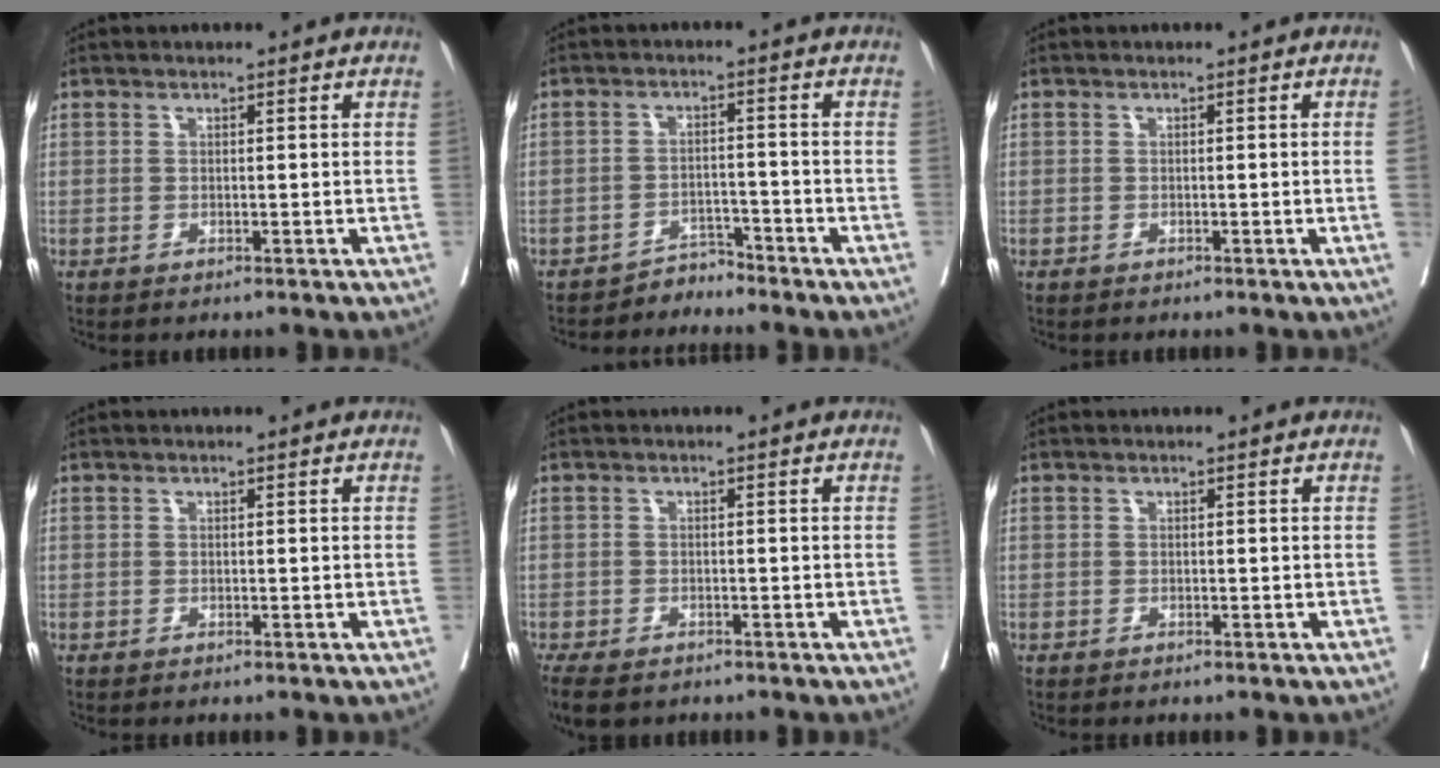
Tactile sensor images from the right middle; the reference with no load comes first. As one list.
[{"total": 2.8, "force": [-2.6, 0.2, -0.9], "torque": [0.022, -0.003, -0.042]}, {"total": 0.8, "force": [-0.1, -0.3, 0.7], "torque": [-0.005, 0.001, -0.001]}, {"total": 0.0}, {"total": 8.0, "force": [-5.5, 4.1, 4.0], "torque": [-0.090, -0.016, -0.081]}, {"total": 0.0}]